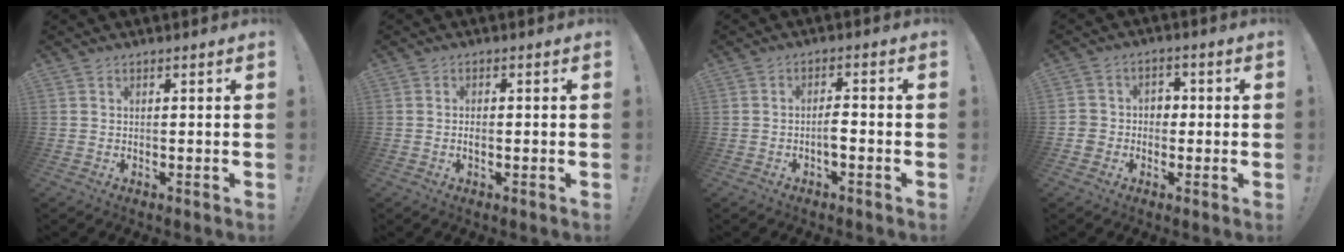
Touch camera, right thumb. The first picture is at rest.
{"total": 1.5, "force": [-0.6, 0.7, 1.1], "torque": [-0.021, 0.004, -0.011]}
{"total": 3.8, "force": [-1.5, 1.2, 3.3], "torque": [-0.070, 0.005, -0.027]}
{"total": 5.8, "force": [-1.3, 5.5, 1.5], "torque": [-0.031, 0.018, -0.023]}